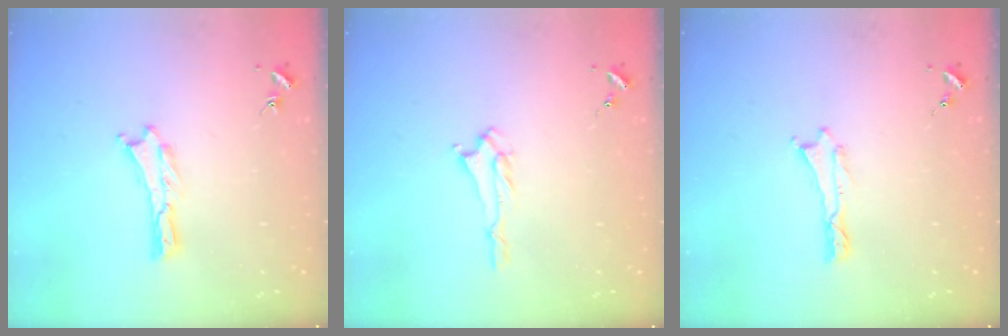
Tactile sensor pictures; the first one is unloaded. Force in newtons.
{"total": 1.4, "press": 1.3, "slide": 0.2}
{"total": 0.0}